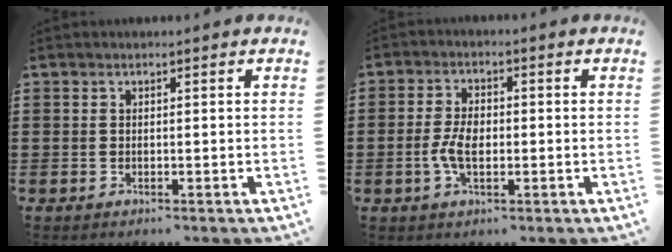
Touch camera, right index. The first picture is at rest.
{"total": 4.5, "force": [-0.7, 2.5, 3.7], "torque": [-0.089, -0.001, -0.019]}